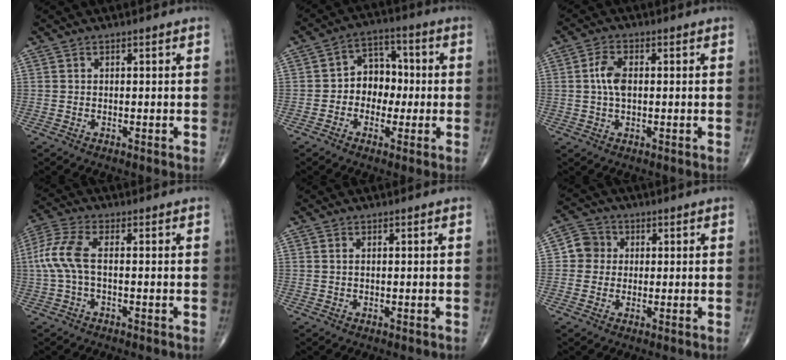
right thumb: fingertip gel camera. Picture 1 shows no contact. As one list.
[{"total": 8.1, "force": [-0.8, 6.4, 4.9], "torque": [-0.033, 0.031, -0.026]}, {"total": 4.8, "force": [0.4, 2.6, 4.0], "torque": [-0.087, 0.005, 0.004]}, {"total": 7.2, "force": [-0.2, 2.9, 6.6], "torque": [-0.176, 0.019, -0.008]}, {"total": 0.6, "force": [0.2, 0.3, 0.5], "torque": [-0.011, 0.004, 0.003]}, {"total": 4.8, "force": [0.5, 4.6, 1.2], "torque": [0.005, 0.007, -0.001]}]